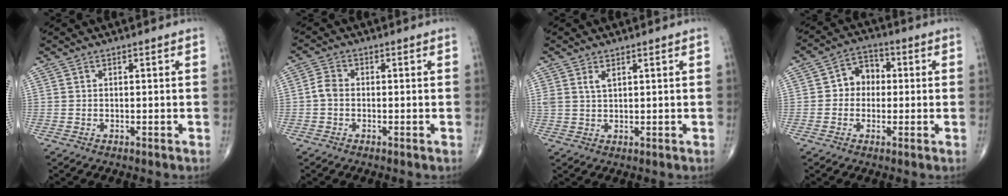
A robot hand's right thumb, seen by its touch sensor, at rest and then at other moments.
{"total": 2.6, "force": [-0.5, 1.8, 1.8], "torque": [-0.032, 0.007, -0.019]}
{"total": 2.1, "force": [1.2, 0.9, 1.4], "torque": [-0.031, 0.000, 0.030]}
{"total": 6.2, "force": [0.1, 5.1, 3.5], "torque": [-0.026, 0.022, -0.010]}